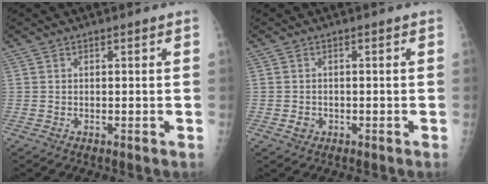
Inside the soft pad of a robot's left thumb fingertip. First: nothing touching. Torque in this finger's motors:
{"motor_torque": [-0.13, 0.02, 0.03, 0.03, 0.00]}